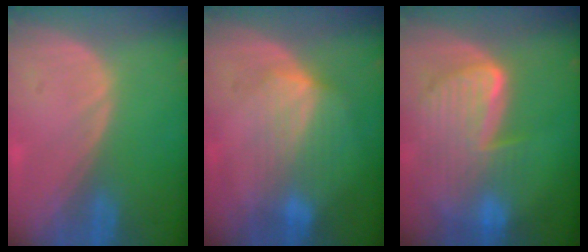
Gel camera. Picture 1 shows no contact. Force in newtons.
{"total": 7.1, "press": 6.4, "slide": 3.1}
{"total": 9.7, "press": 8.3, "slide": 5.1}